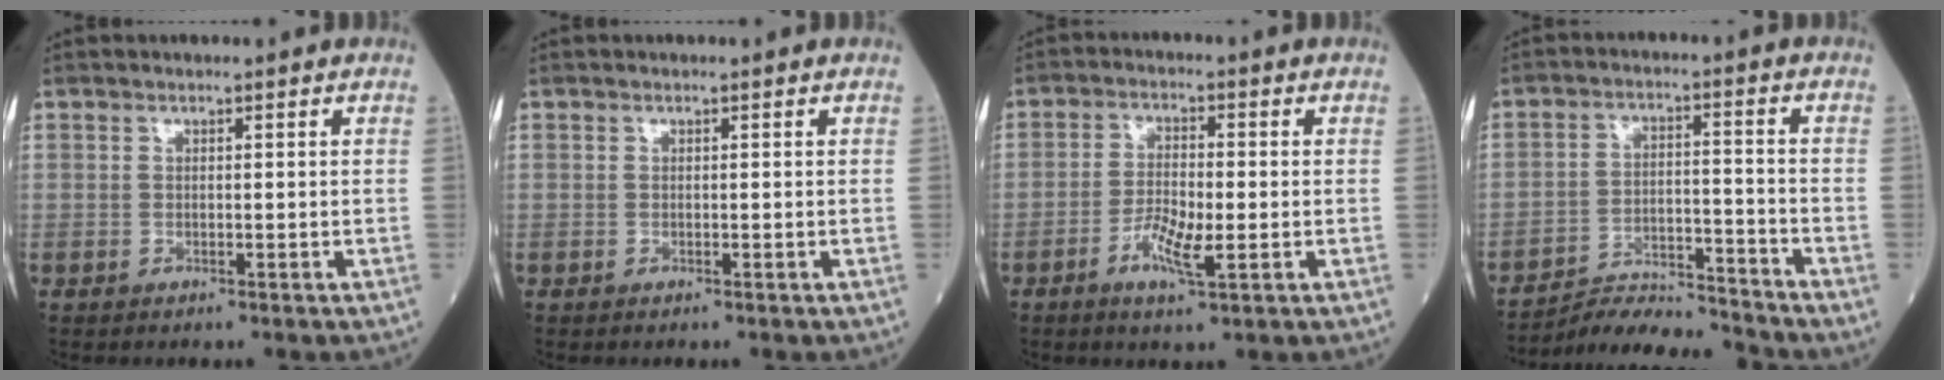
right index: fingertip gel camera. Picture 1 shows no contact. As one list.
[{"total": 0.0}, {"total": 5.7, "force": [-1.9, 1.2, 5.2], "torque": [-0.099, -0.003, -0.035]}, {"total": 9.7, "force": [-9.6, -0.7, 0.8], "torque": [-0.013, 0.011, -0.171]}]